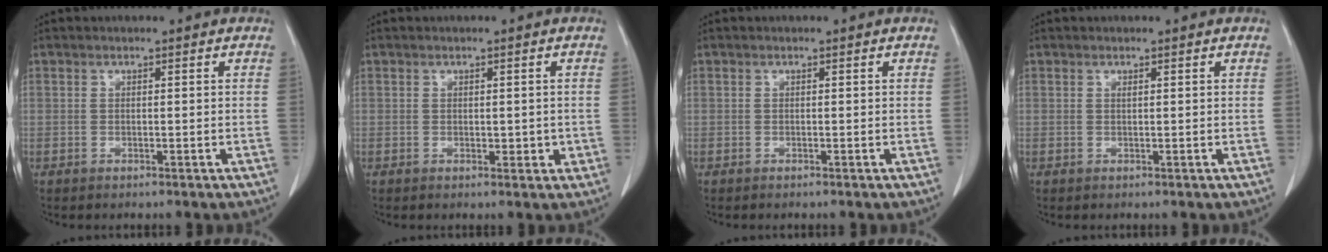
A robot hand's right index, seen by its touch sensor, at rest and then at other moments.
{"total": 1.9, "force": [-0.1, 1.1, 1.5], "torque": [-0.016, -0.002, 0.002]}
{"total": 0.0}
{"total": 0.0}